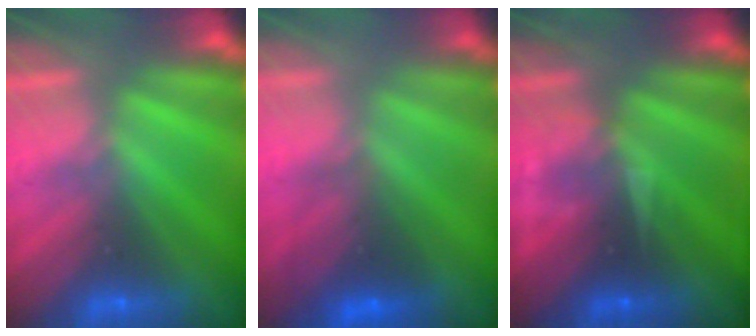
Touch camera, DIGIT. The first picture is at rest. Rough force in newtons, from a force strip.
{"total": 2.7}
{"total": 3.3}